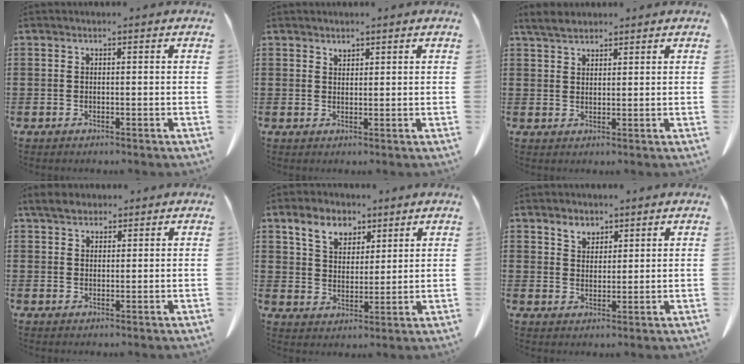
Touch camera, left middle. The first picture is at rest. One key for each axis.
{"total": 1.4, "fx": 1.3, "fy": 0.3, "fz": 0.2, "tx": -0.006, "ty": -0.003, "tz": 0.027}
{"total": 3.3, "fx": 2.7, "fy": 1.3, "fz": 1.4, "tx": -0.036, "ty": 0.003, "tz": 0.051}
{"total": 3.7, "fx": 3.0, "fy": 1.7, "fz": 1.3, "tx": -0.027, "ty": 0.001, "tz": 0.055}
{"total": 6.8, "fx": 4.7, "fy": 4.1, "fz": 2.6, "tx": -0.067, "ty": 0.004, "tz": 0.085}
{"total": 3.3, "fx": 2.7, "fy": 1.9, "fz": 0.5, "tx": -0.011, "ty": 0.002, "tz": 0.050}